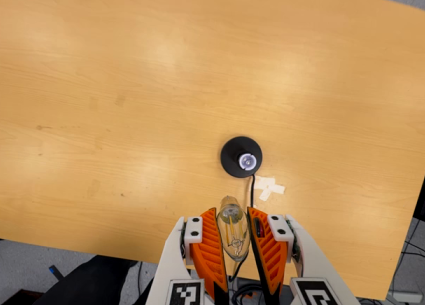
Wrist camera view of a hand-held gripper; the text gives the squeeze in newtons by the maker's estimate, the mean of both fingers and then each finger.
{"total": 13.4, "left": 14.9, "right": 11.9}